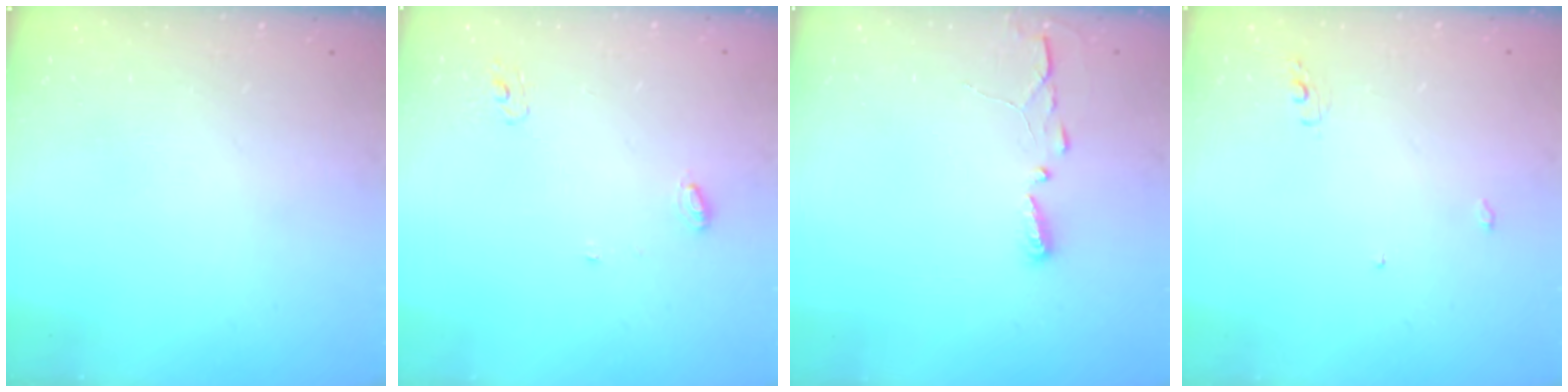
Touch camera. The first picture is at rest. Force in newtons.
{"total": 4.9, "press": 4.9, "slide": 0.3}
{"total": 2.9, "press": 2.9, "slide": 0.4}
{"total": 3.4, "press": 3.4, "slide": 0.0}